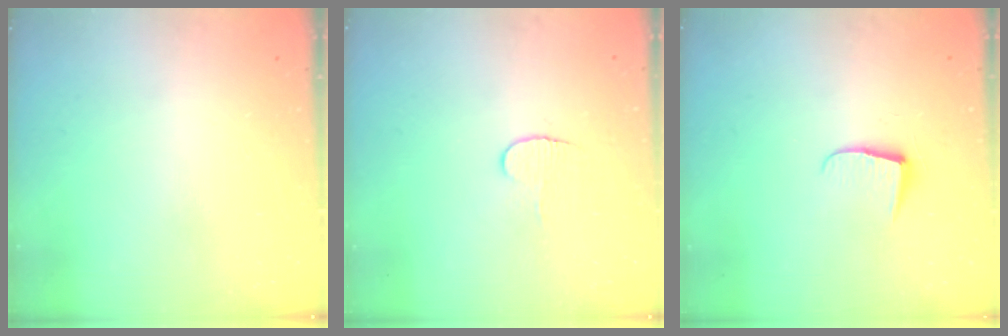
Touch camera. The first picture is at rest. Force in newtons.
{"total": 5.3, "press": 5.3, "slide": 0.5}
{"total": 5.9, "press": 5.9, "slide": 0.6}